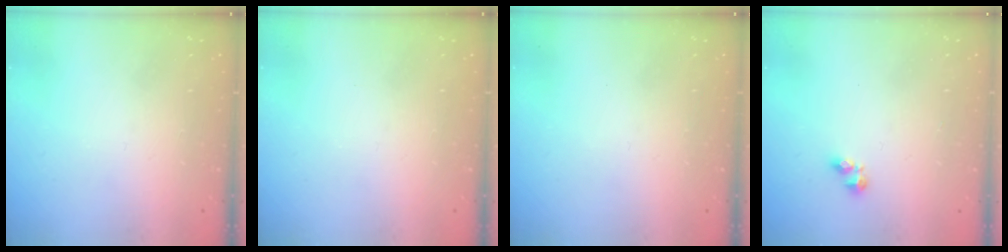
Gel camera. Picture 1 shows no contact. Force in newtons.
{"total": 0.0}
{"total": 0.0}
{"total": 3.5, "press": 3.4, "slide": 0.6}